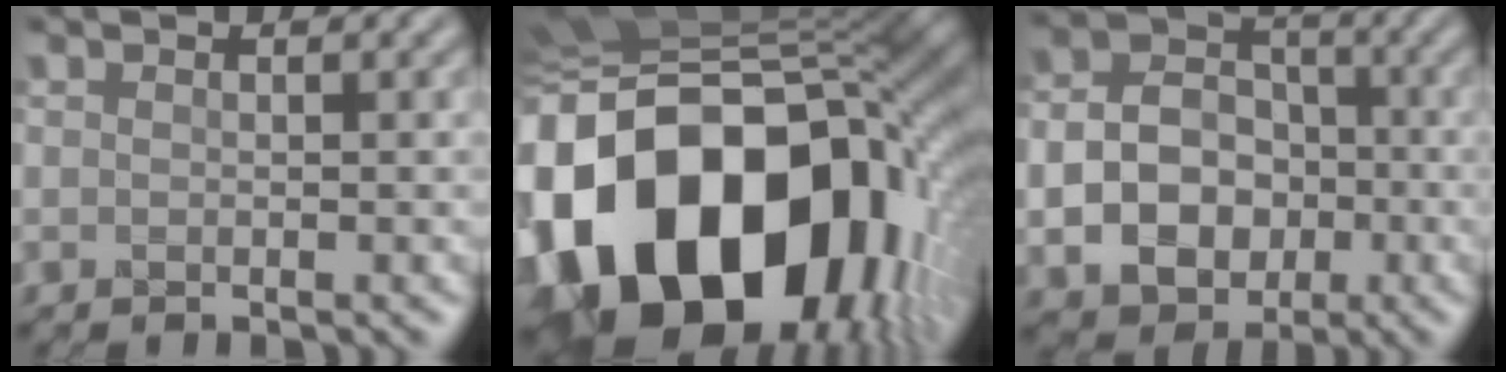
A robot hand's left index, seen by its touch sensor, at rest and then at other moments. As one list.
[{"total": 19.8, "force": [-4.9, 13.4, 13.8], "torque": [-0.268, -0.029, -0.071]}, {"total": 7.4, "force": [-1.6, 6.0, 4.2], "torque": [-0.067, -0.012, -0.030]}]